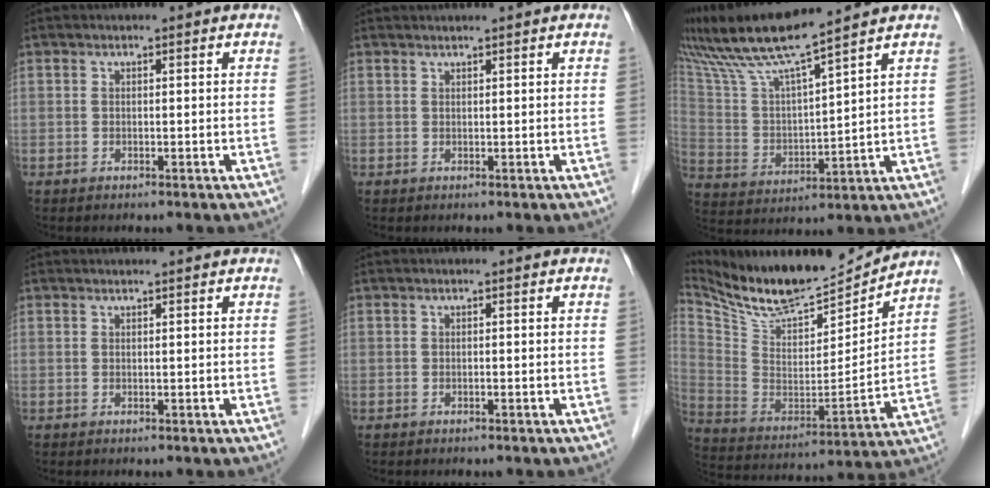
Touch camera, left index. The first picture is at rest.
{"total": 1.0, "force": [-0.7, -0.7, -0.1], "torque": [0.006, 0.009, -0.005]}
{"total": 11.0, "force": [8.9, -1.2, 6.5], "torque": [-0.137, 0.001, 0.175]}
{"total": 1.0, "force": [-0.9, -0.5, -0.2], "torque": [0.006, 0.006, -0.011]}
{"total": 2.1, "force": [-2.0, -0.4, -0.5], "torque": [0.012, -0.006, -0.035]}
{"total": 15.1, "force": [14.2, 1.8, 4.8], "torque": [-0.106, -0.029, 0.254]}